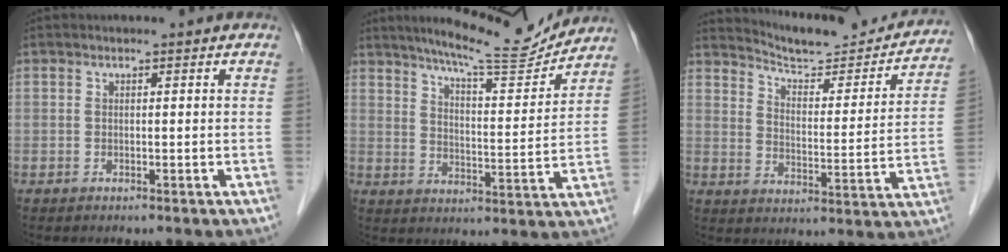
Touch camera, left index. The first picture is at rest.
{"total": 12.4, "force": [11.6, 0.4, 4.4], "torque": [-0.073, -0.014, 0.170]}
{"total": 16.6, "force": [16.0, 2.0, 3.9], "torque": [-0.053, -0.042, 0.213]}